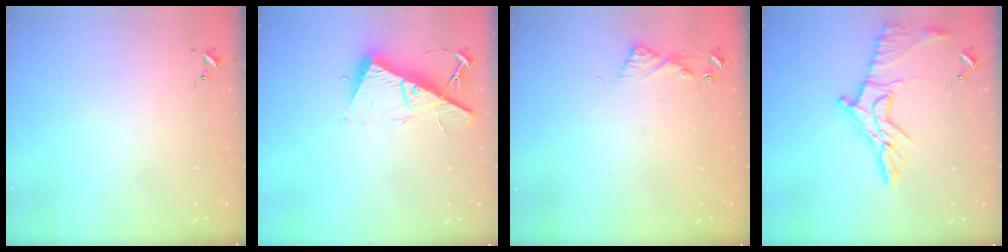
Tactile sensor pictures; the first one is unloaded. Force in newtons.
{"total": 14.3, "press": 14.3, "slide": 0.4}
{"total": 6.1, "press": 6.1, "slide": 0.6}
{"total": 13.9, "press": 13.8, "slide": 0.9}